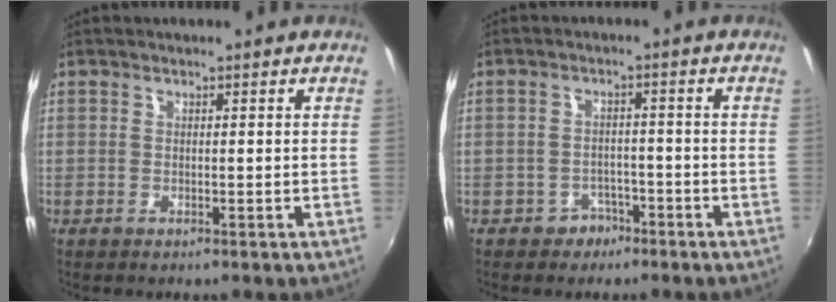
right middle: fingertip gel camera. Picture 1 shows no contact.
{"total": 3.6, "force": [-2.3, 2.7, 0.2], "torque": [-0.008, 0.013, -0.031]}